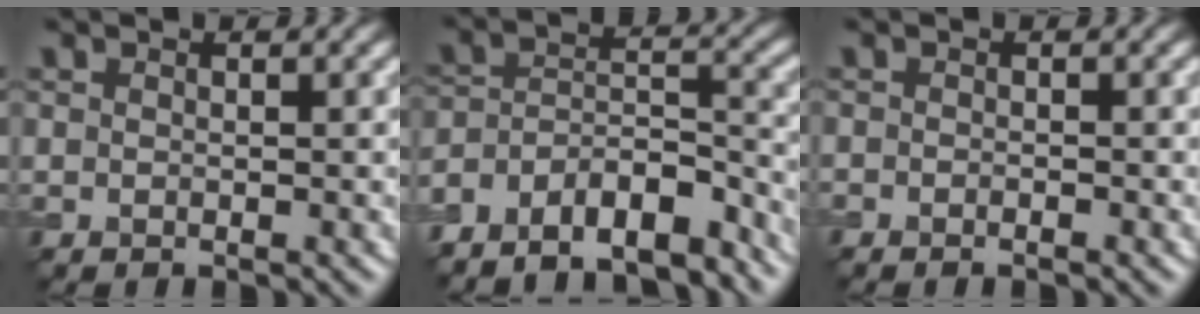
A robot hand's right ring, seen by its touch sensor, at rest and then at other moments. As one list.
[{"total": 9.8, "force": [-8.1, 3.4, 4.4], "torque": [-0.079, 0.008, -0.126]}, {"total": 0.6, "force": [-0.5, 0.1, 0.3], "torque": [-0.006, -0.002, -0.009]}]